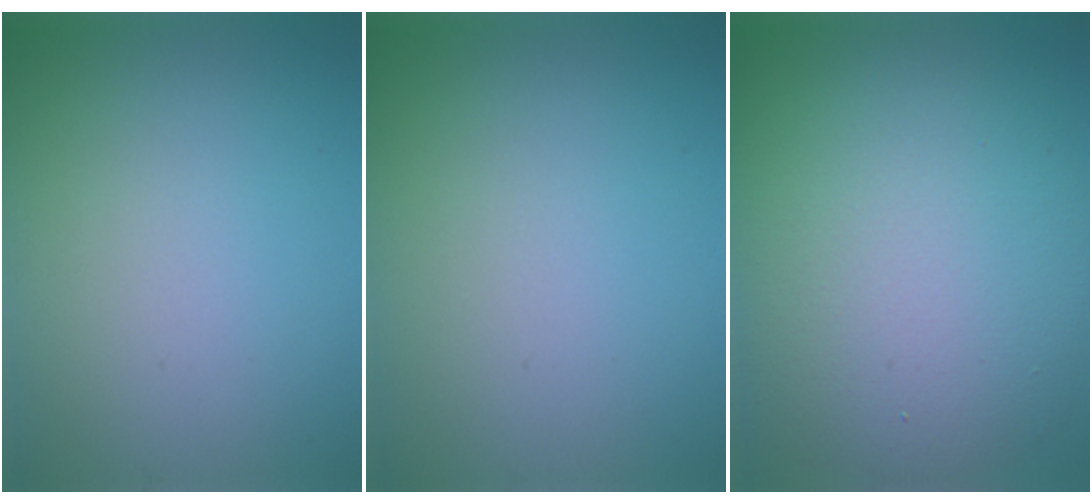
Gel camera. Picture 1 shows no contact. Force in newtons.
{"total": 0.0}
{"total": 13.4, "press": 13.3, "slide": 0.8}